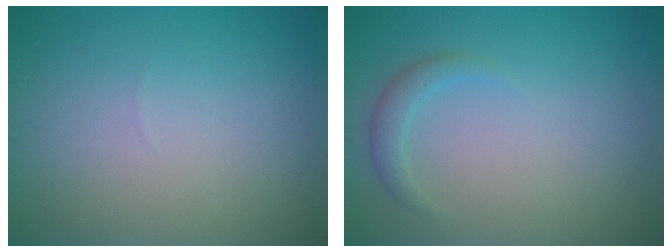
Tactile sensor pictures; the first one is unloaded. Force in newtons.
{"total": 1.5, "press": 1.5, "slide": 0.1}